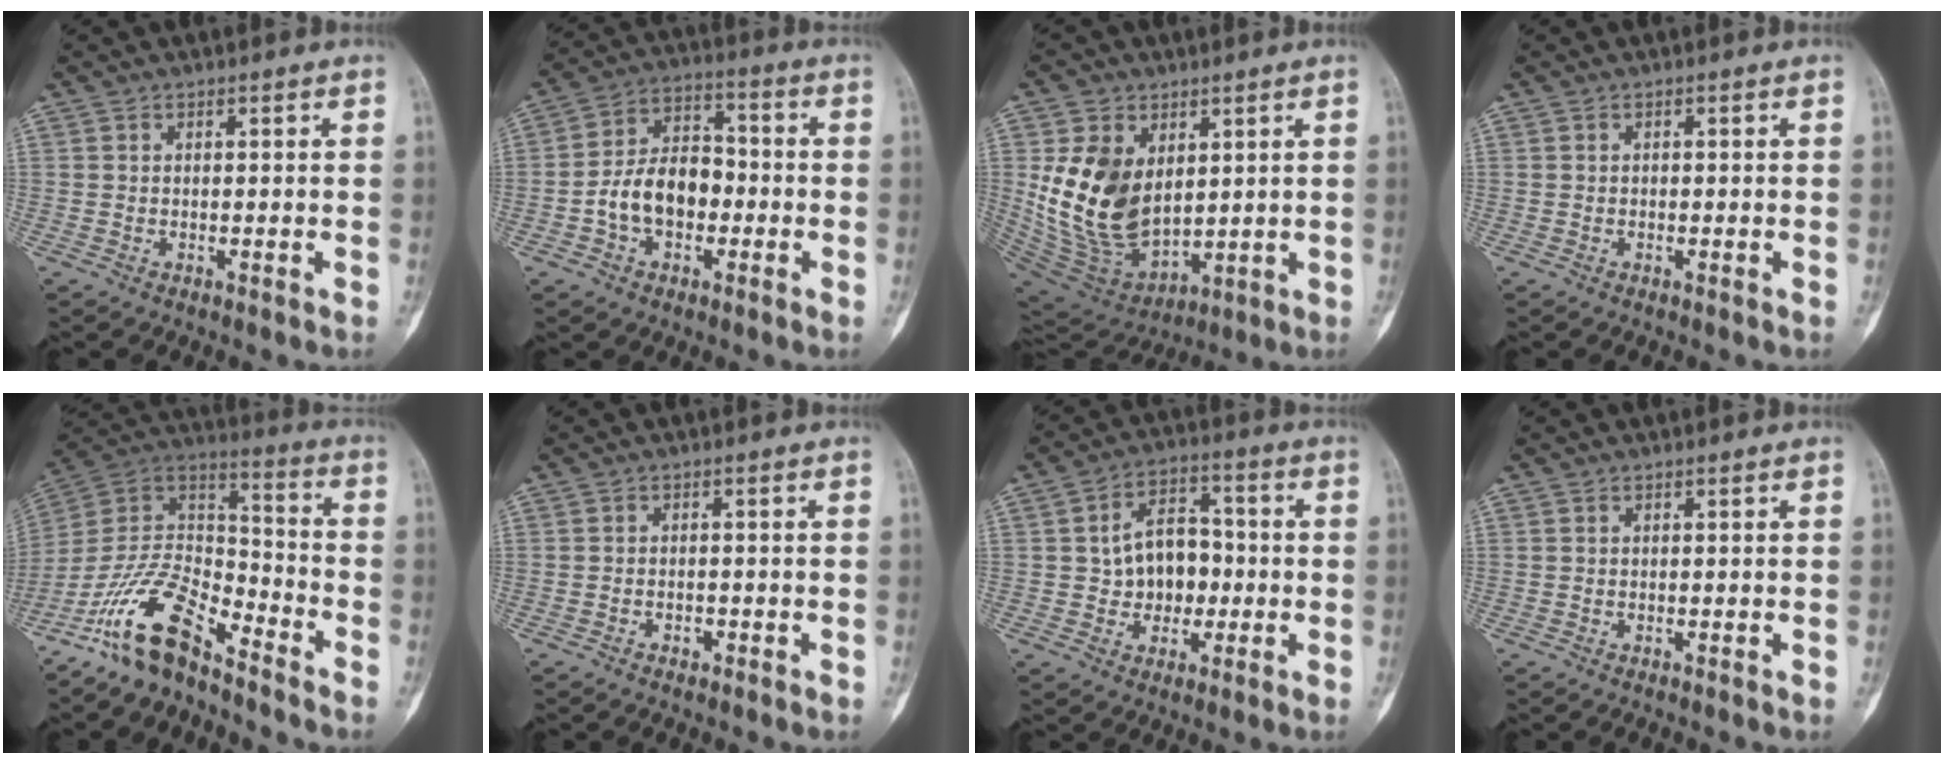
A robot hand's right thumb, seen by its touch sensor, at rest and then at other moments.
{"total": 11.3, "force": [-2.6, 7.7, 7.9], "torque": [-0.122, 0.041, -0.054]}
{"total": 17.2, "force": [3.1, 11.6, 12.2], "torque": [-0.204, -0.029, 0.085]}
{"total": 0.0}
{"total": 15.5, "force": [-11.5, 5.8, 8.8], "torque": [-0.151, 0.091, -0.223]}
{"total": 1.4, "force": [-0.9, 0.9, 0.7], "torque": [-0.013, 0.007, -0.013]}
{"total": 10.2, "force": [-0.5, 7.6, 6.8], "torque": [-0.071, 0.026, -0.011]}
{"total": 0.0}